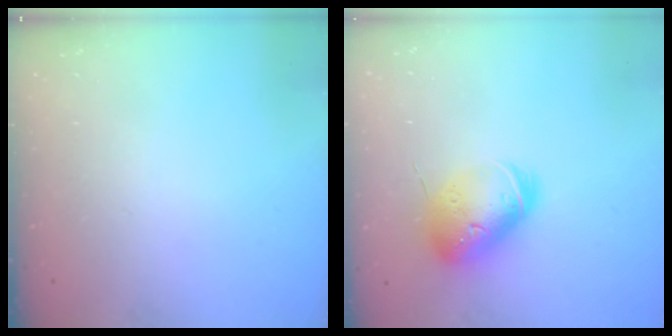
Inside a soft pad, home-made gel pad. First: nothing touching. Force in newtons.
{"total": 15.7, "press": 15.5, "slide": 2.4}